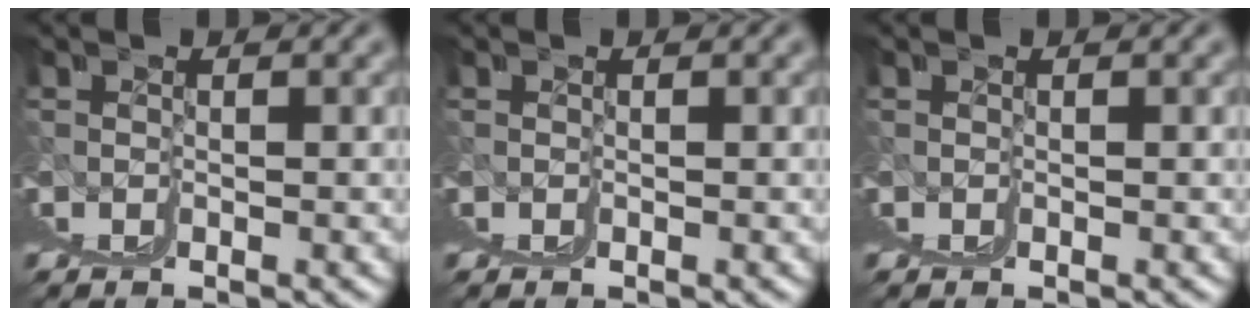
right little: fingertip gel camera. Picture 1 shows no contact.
{"total": 0.0}
{"total": 0.0}